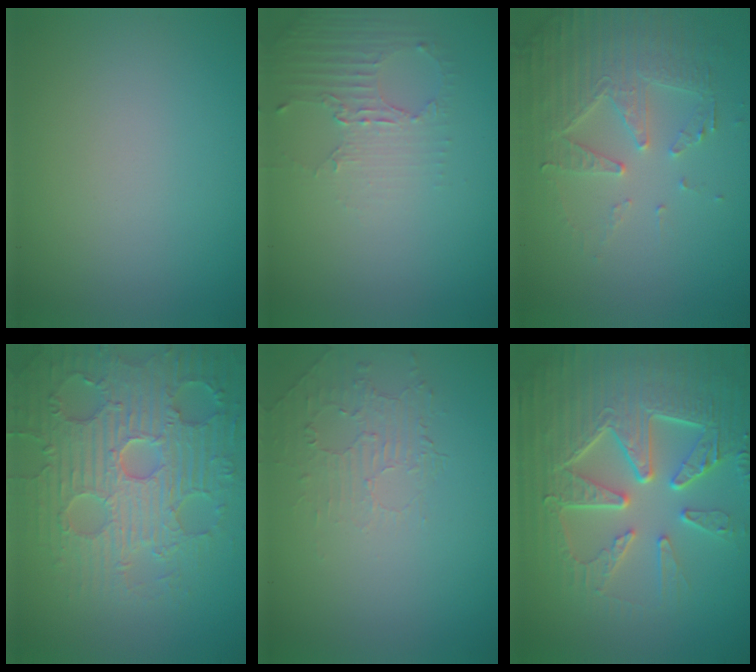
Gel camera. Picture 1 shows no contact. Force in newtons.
{"total": 2.6, "press": 2.0, "slide": 1.7}
{"total": 5.2, "press": 3.7, "slide": 3.6}
{"total": 8.3, "press": 6.4, "slide": 5.2}
{"total": 2.0, "press": 0.6, "slide": 1.9}
{"total": 9.4, "press": 6.7, "slide": 6.5}